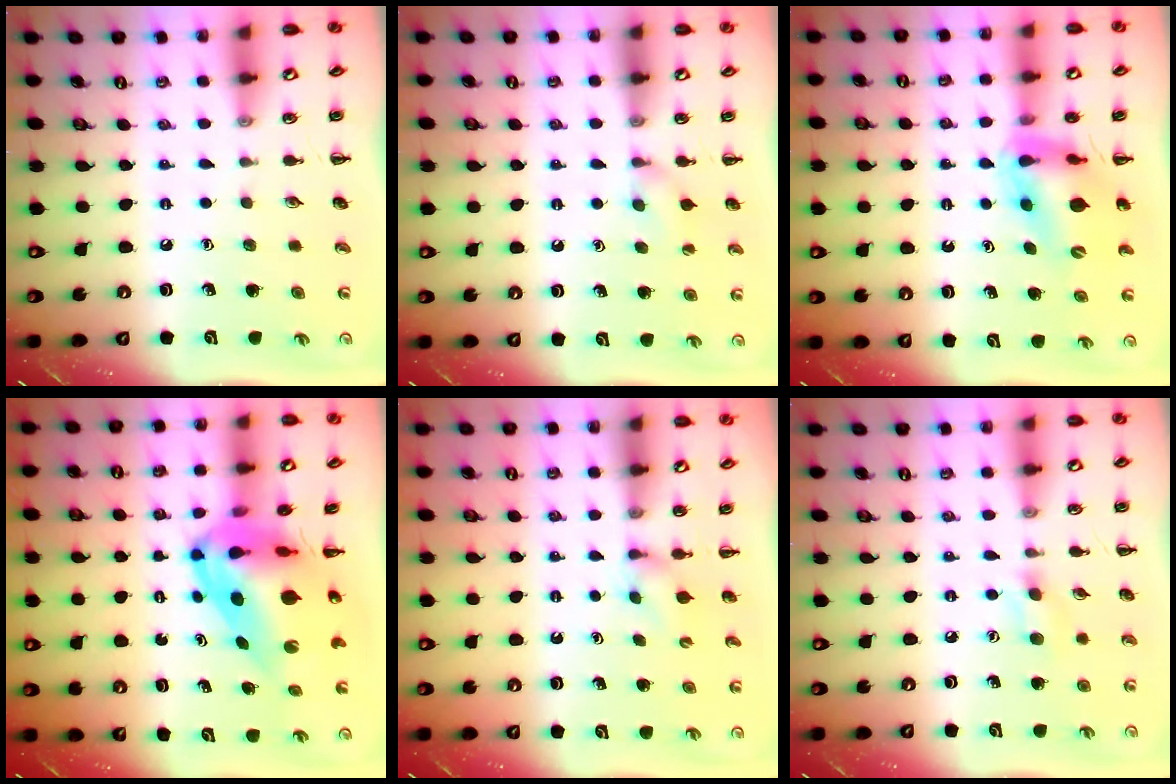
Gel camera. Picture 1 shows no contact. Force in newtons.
{"total": 6.4, "press": 6.1, "slide": 1.9}
{"total": 13.1, "press": 12.5, "slide": 3.8}
{"total": 10.7, "press": 10.3, "slide": 2.9}
{"total": 2.5, "press": 2.3, "slide": 1.0}
{"total": 5.8, "press": 5.6, "slide": 1.7}